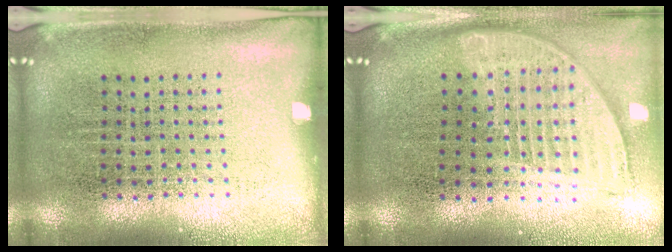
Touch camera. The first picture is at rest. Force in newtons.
{"total": 1.8, "press": 1.5, "slide": 0.9}